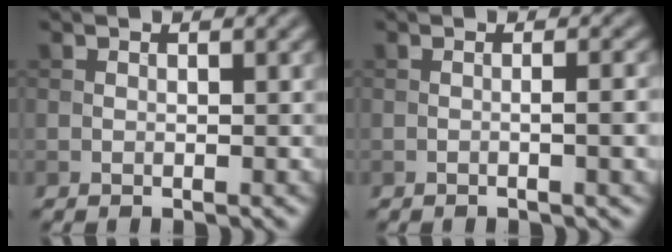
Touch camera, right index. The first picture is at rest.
{"total": 3.1, "force": [-0.4, 0.9, 2.9], "torque": [-0.031, 0.003, -0.007]}